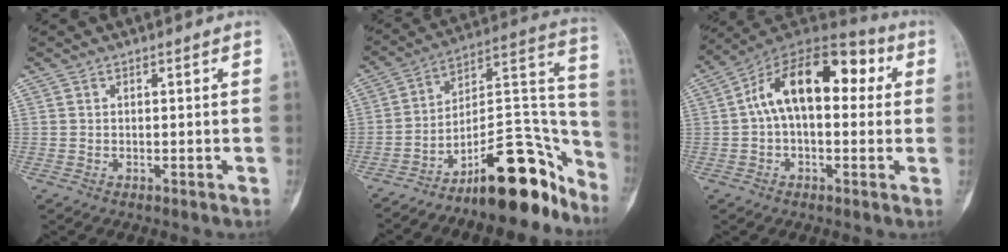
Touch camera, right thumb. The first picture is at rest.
{"total": 20.2, "force": [-13.9, 6.9, 12.9], "torque": [-0.128, 0.138, -0.220]}
{"total": 17.6, "force": [3.0, 9.9, 14.2], "torque": [-0.200, 0.049, 0.035]}